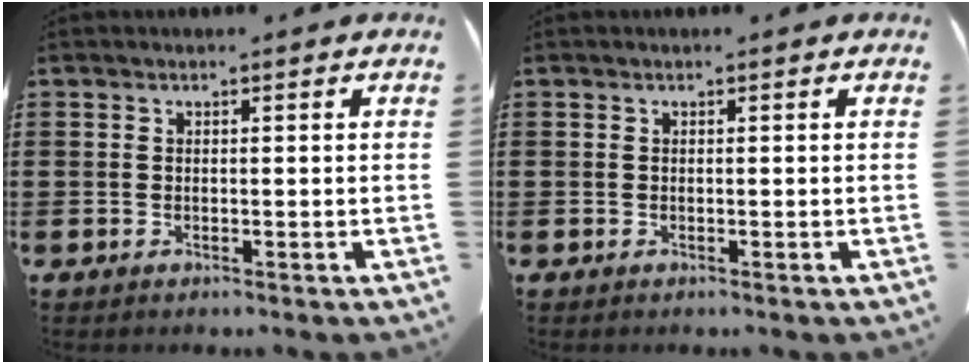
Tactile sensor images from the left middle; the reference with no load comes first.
{"total": 0.0}